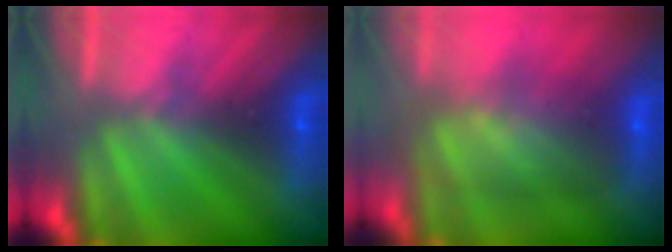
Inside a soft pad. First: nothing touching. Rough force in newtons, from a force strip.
{"total": 6.8}